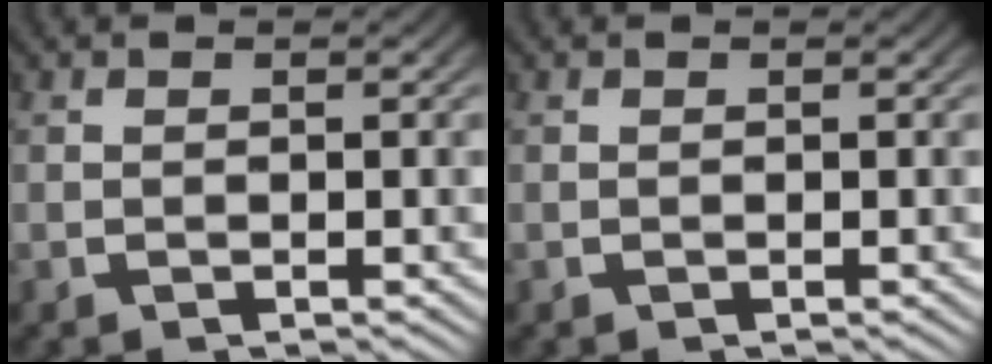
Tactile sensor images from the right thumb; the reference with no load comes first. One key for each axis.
{"total": 0.0}